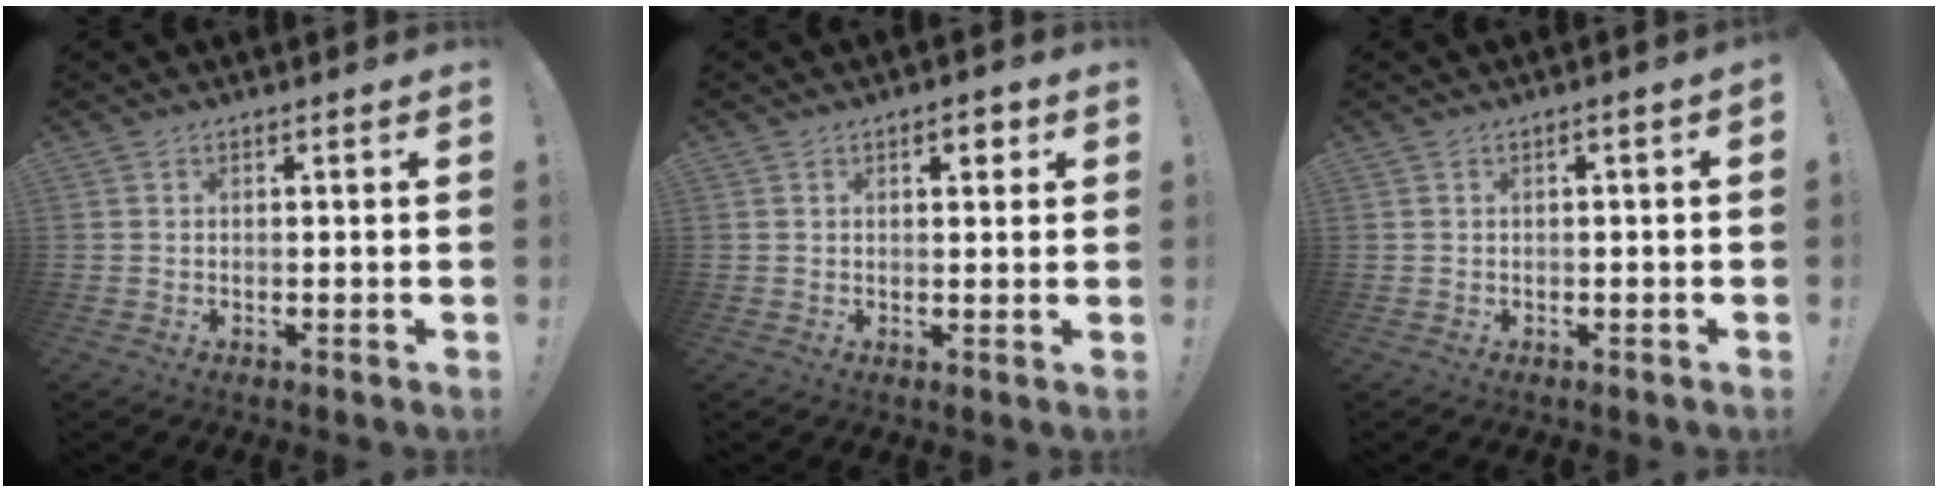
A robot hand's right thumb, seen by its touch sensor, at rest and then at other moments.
{"total": 2.9, "force": [1.4, 1.3, 2.2], "torque": [-0.016, -0.008, 0.015]}
{"total": 1.4, "force": [-0.8, -0.2, 1.1], "torque": [-0.017, 0.001, -0.014]}